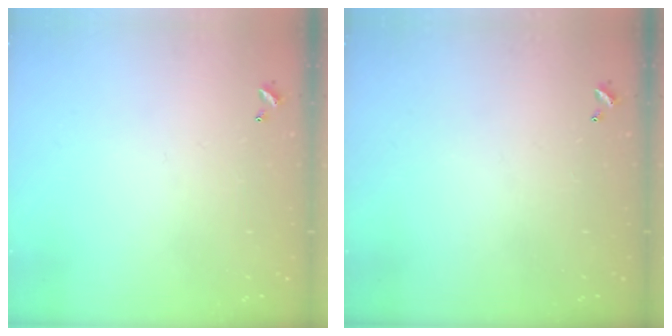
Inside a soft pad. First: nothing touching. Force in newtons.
{"total": 0.0}